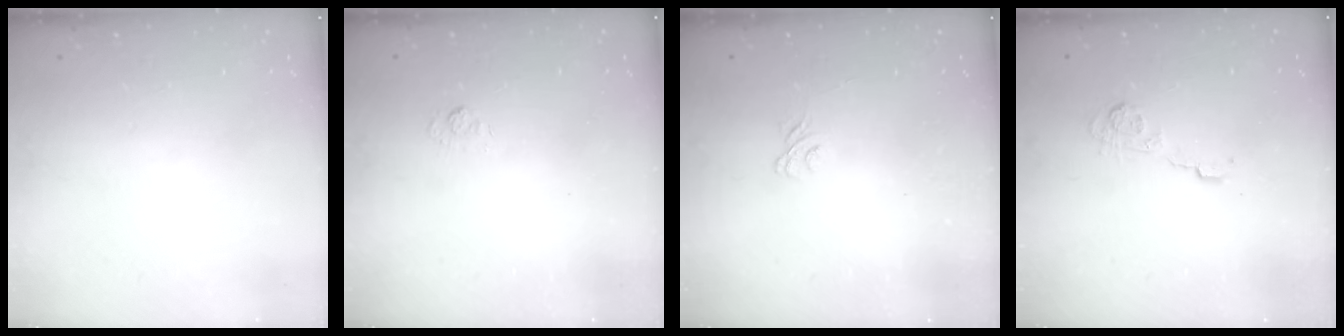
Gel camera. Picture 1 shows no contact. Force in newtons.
{"total": 2.7, "press": 2.3, "slide": 1.5}
{"total": 1.9, "press": 1.5, "slide": 1.1}
{"total": 4.9, "press": 4.9, "slide": 0.3}